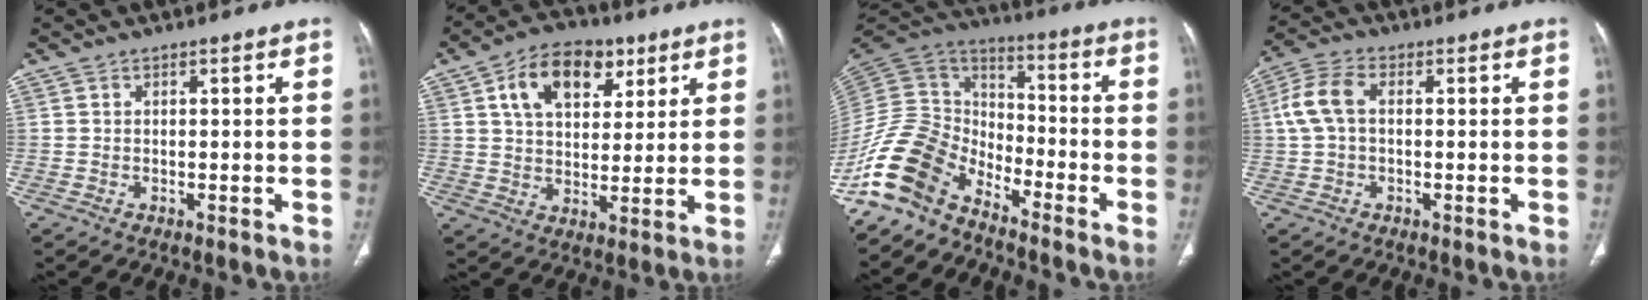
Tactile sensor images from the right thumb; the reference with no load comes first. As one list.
[{"total": 13.6, "force": [5.8, 8.7, 8.7], "torque": [-0.111, -0.007, 0.096]}, {"total": 14.9, "force": [-11.2, 7.7, 6.2], "torque": [-0.119, 0.090, -0.229]}, {"total": 6.6, "force": [0.6, 4.0, 5.3], "torque": [-0.119, 0.022, 0.009]}]